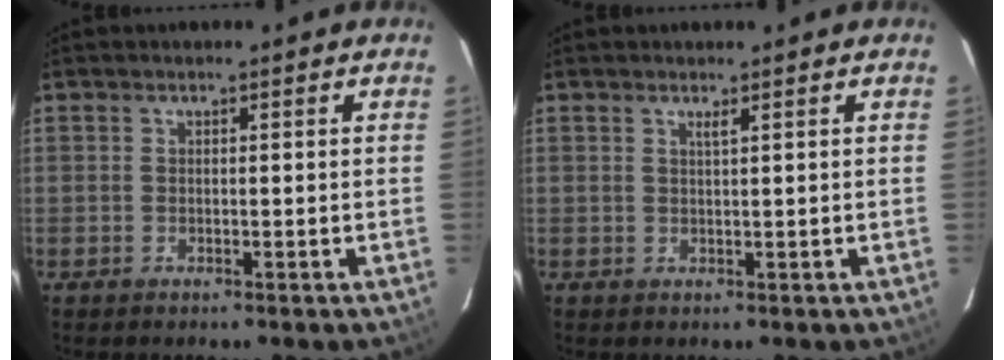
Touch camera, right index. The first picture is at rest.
{"total": 0.7, "force": [0.4, -0.1, 0.5], "torque": [-0.006, 0.000, 0.006]}